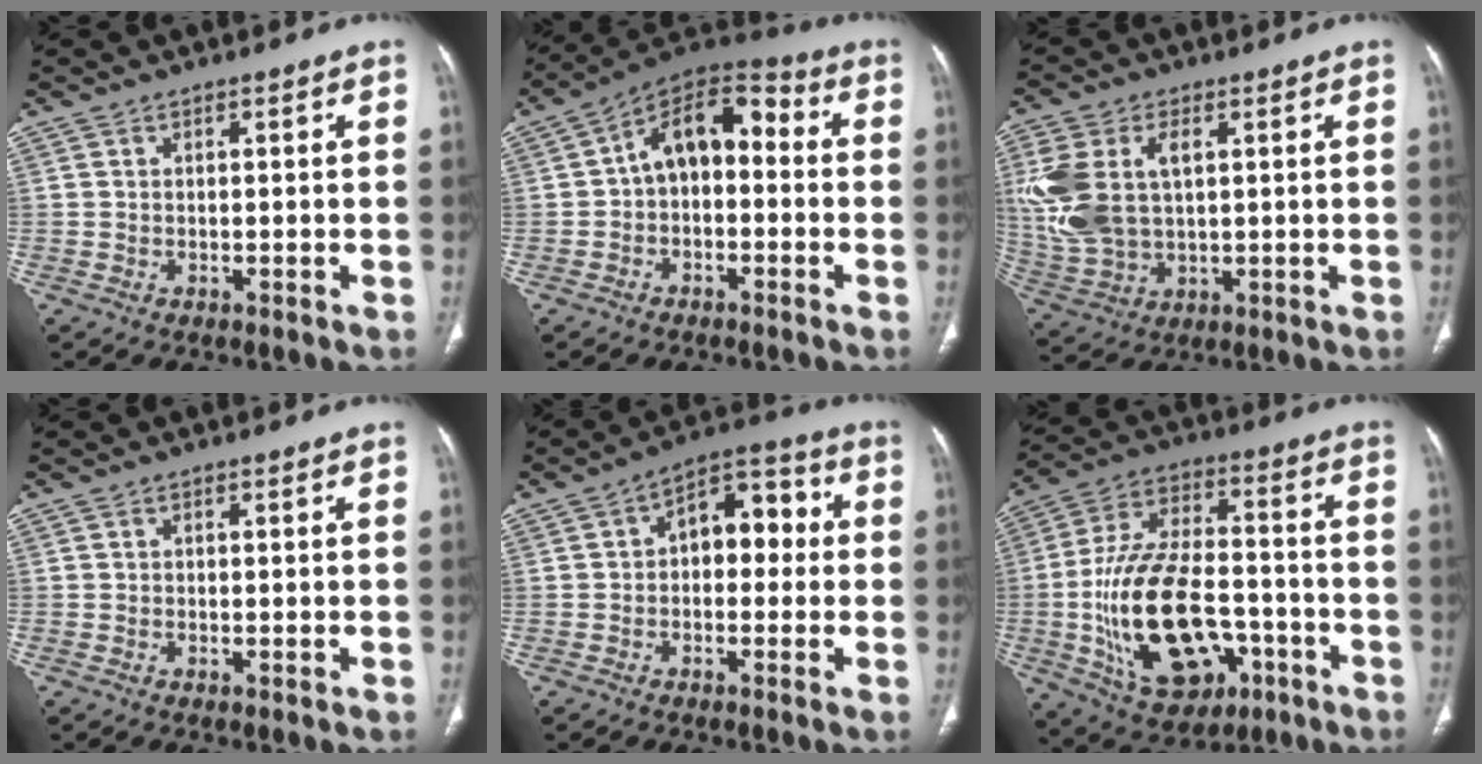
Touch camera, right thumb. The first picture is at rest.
{"total": 12.2, "force": [0.1, 7.8, 9.4], "torque": [-0.110, 0.048, -0.017]}
{"total": 14.8, "force": [2.8, 9.1, 11.4], "torque": [-0.257, 0.004, 0.064]}
{"total": 0.0}
{"total": 10.0, "force": [0.8, 6.2, 7.7], "torque": [-0.072, 0.034, -0.001]}
{"total": 23.2, "force": [-6.2, 13.7, 17.7], "torque": [-0.311, 0.031, -0.085]}